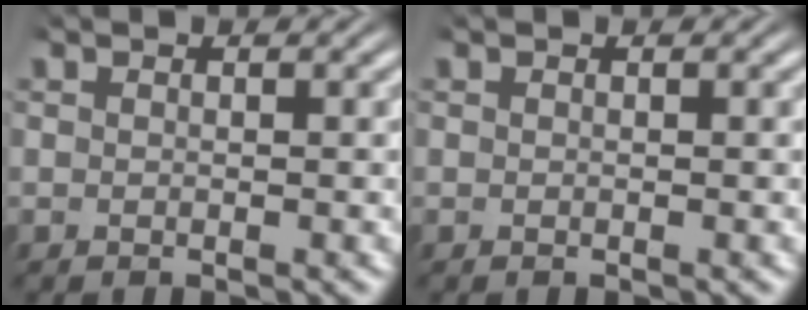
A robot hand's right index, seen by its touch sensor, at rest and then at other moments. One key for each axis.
{"total": 0.0}